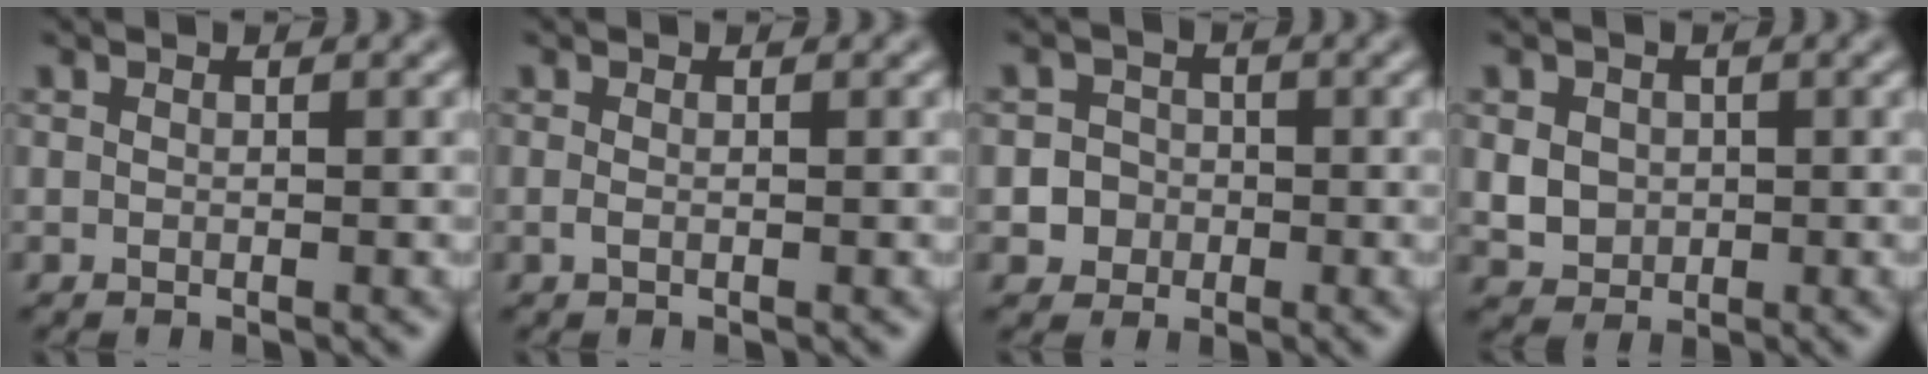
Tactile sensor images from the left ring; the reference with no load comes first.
{"total": 0.5, "force": [-0.1, 0.2, 0.5], "torque": [-0.011, -0.003, -0.002]}
{"total": 3.7, "force": [-1.1, 3.4, 0.7], "torque": [0.020, 0.006, -0.035]}
{"total": 2.7, "force": [0.2, 2.4, 1.3], "torque": [-0.029, -0.003, 0.008]}